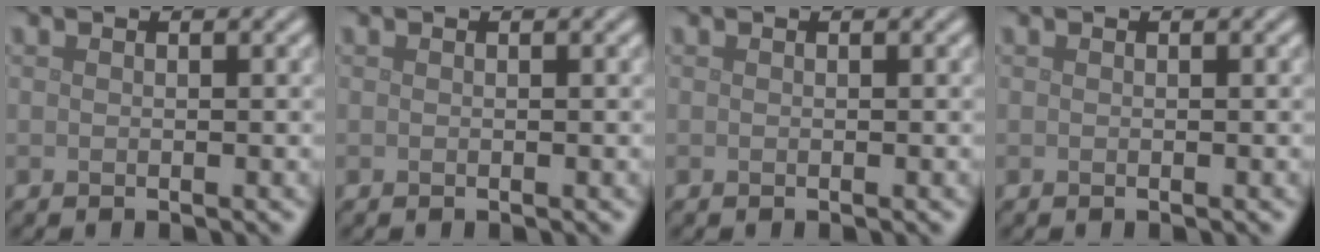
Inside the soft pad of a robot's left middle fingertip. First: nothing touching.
{"total": 0.0}
{"total": 0.0}
{"total": 0.0}